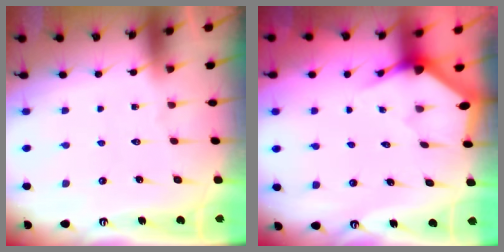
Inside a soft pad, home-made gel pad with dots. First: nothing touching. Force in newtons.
{"total": 3.1, "press": 3.1, "slide": 0.2}